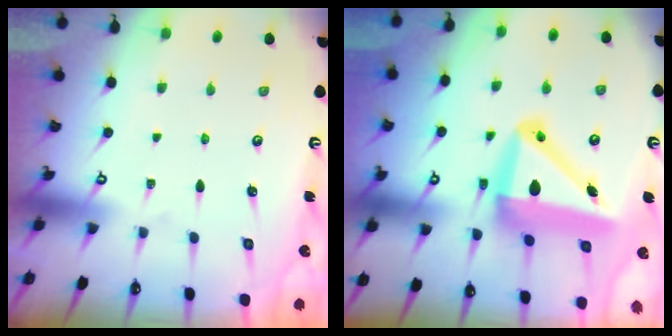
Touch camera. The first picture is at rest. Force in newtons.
{"total": 15.2, "press": 14.9, "slide": 3.1}